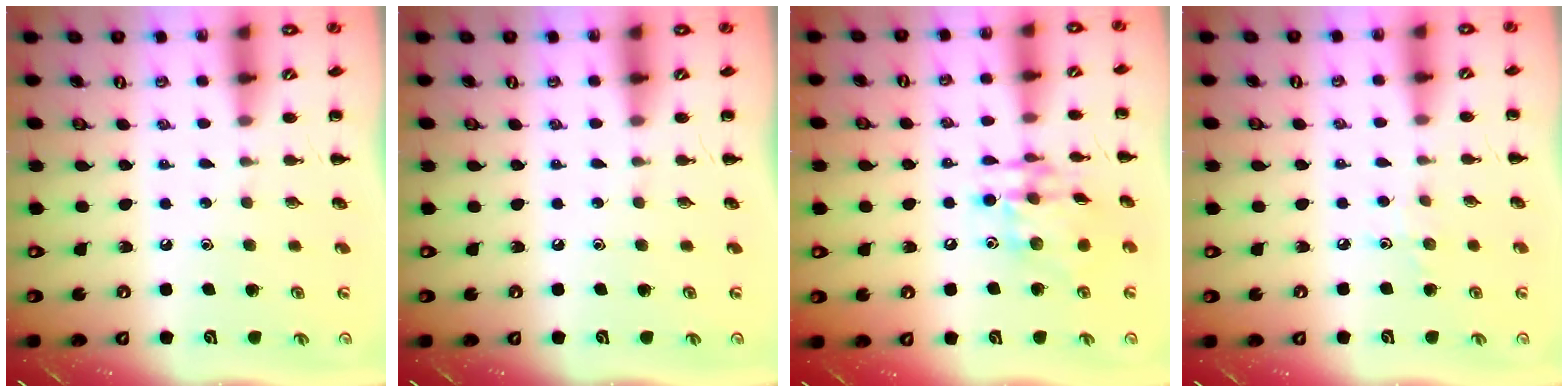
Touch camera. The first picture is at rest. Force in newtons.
{"total": 0.0}
{"total": 14.5, "press": 14.3, "slide": 2.2}
{"total": 3.5, "press": 3.3, "slide": 1.3}